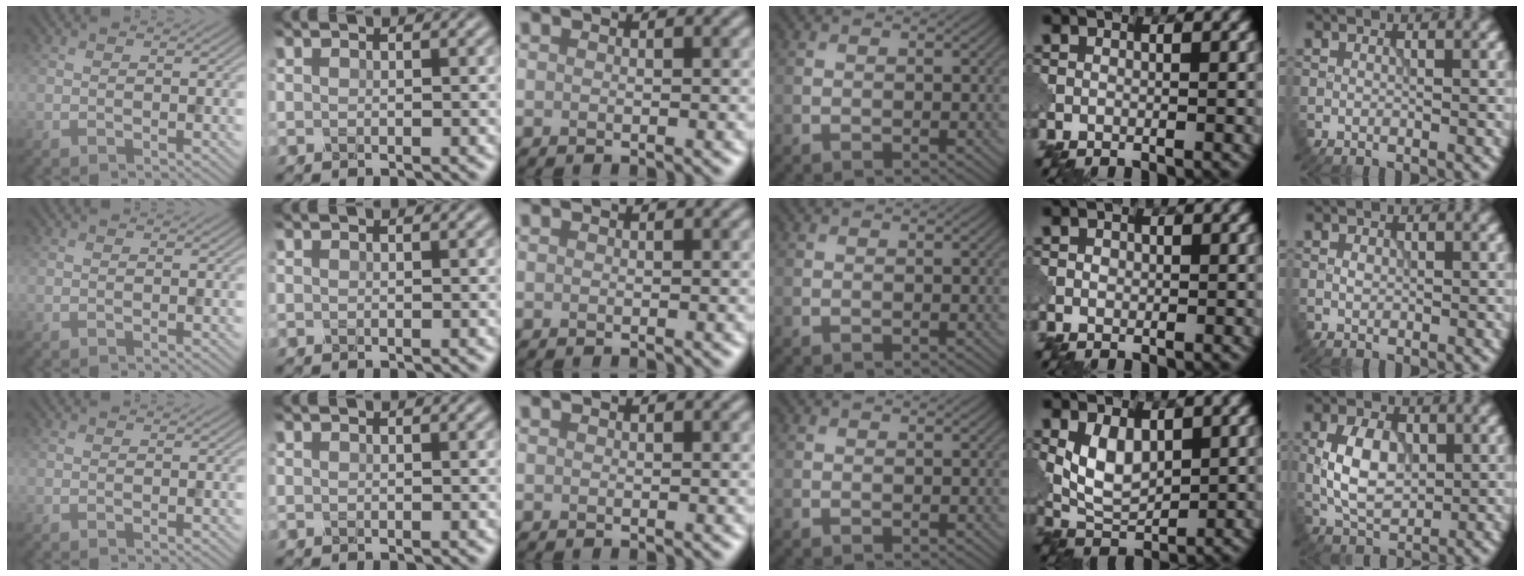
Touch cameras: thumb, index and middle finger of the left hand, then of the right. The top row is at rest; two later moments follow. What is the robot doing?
{"motion": "close", "object": "eyeshadow palette"}